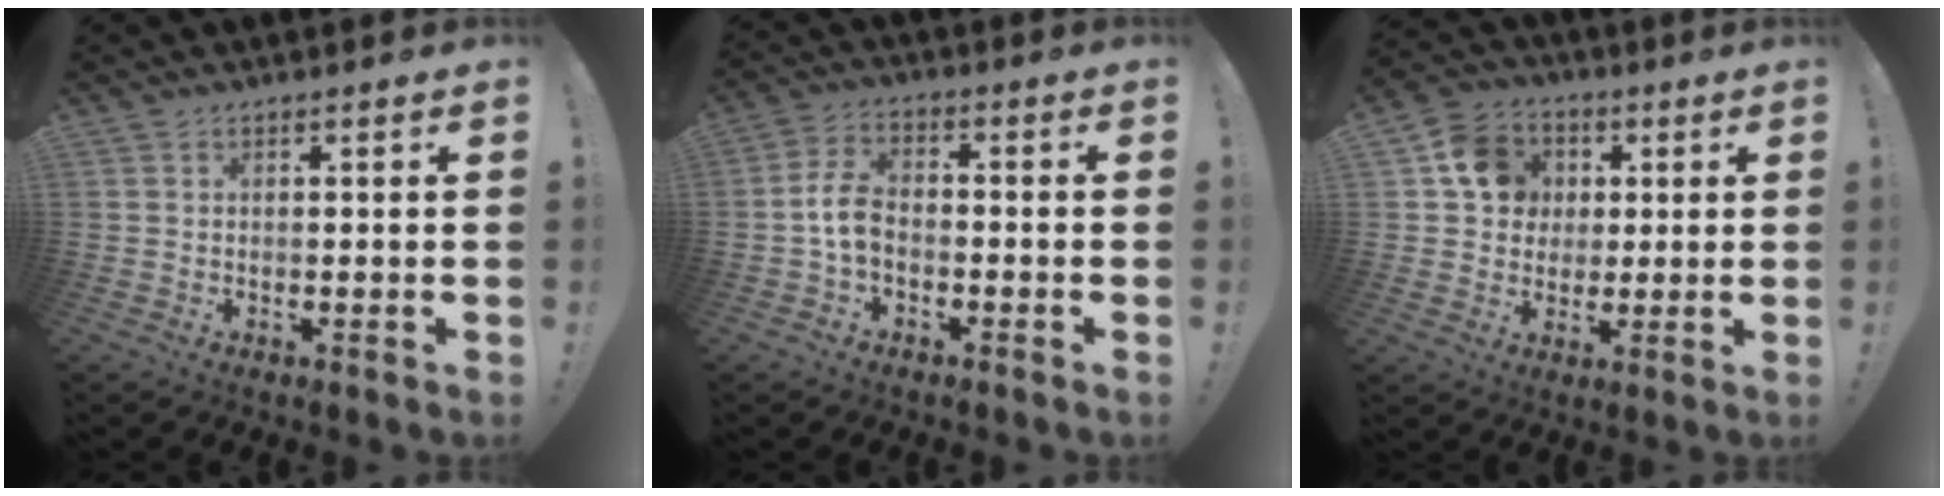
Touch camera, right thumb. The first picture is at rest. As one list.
[{"total": 7.5, "force": [-1.7, 4.7, 5.6], "torque": [-0.120, 0.006, -0.029]}, {"total": 12.4, "force": [3.1, 11.0, 5.0], "torque": [-0.058, 0.000, 0.065]}]